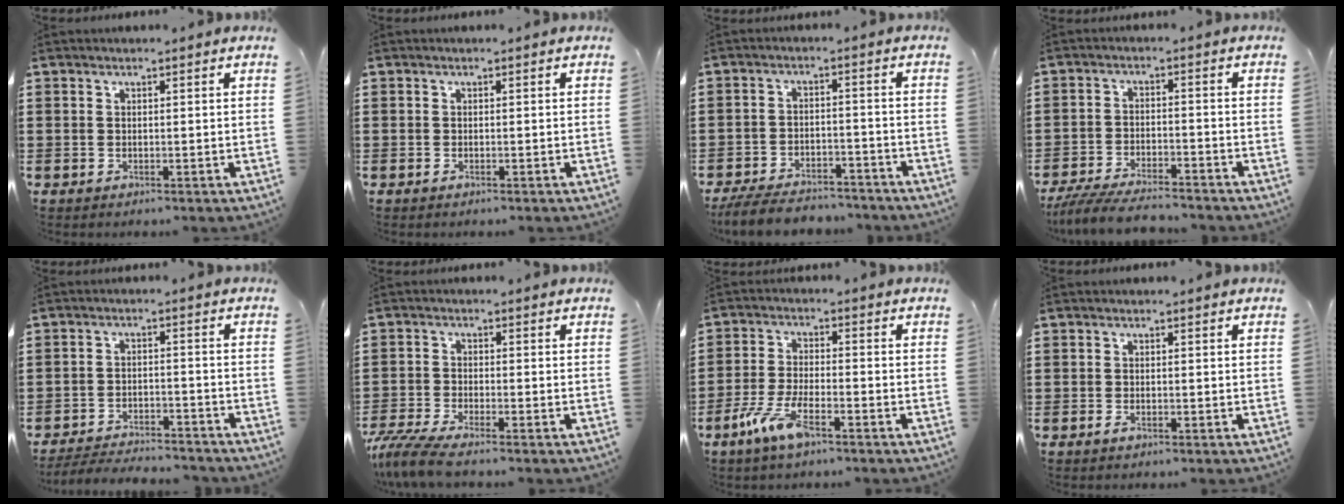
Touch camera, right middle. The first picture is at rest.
{"total": 0.0}
{"total": 5.9, "force": [-5.6, 1.1, 1.4], "torque": [-0.031, 0.007, -0.111]}
{"total": 5.8, "force": [-5.4, 0.7, 2.0], "torque": [-0.043, -0.003, -0.106]}
{"total": 4.5, "force": [-4.4, 0.4, 0.6], "torque": [-0.020, 0.001, -0.094]}
{"total": 5.0, "force": [-4.5, 0.2, 2.3], "torque": [-0.074, -0.021, -0.096]}
{"total": 6.9, "force": [-4.0, 1.6, 5.4], "torque": [-0.128, -0.013, -0.078]}
{"total": 0.8, "force": [-0.5, 0.4, 0.6], "torque": [-0.012, -0.003, -0.009]}